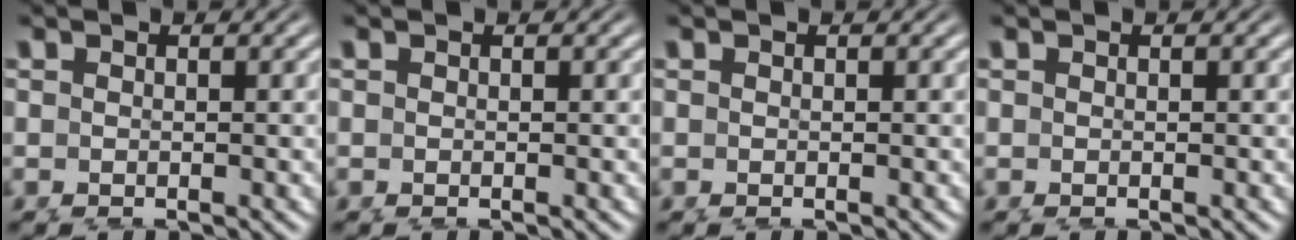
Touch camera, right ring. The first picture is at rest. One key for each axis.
{"total": 0.0}
{"total": 0.0}
{"total": 0.0}